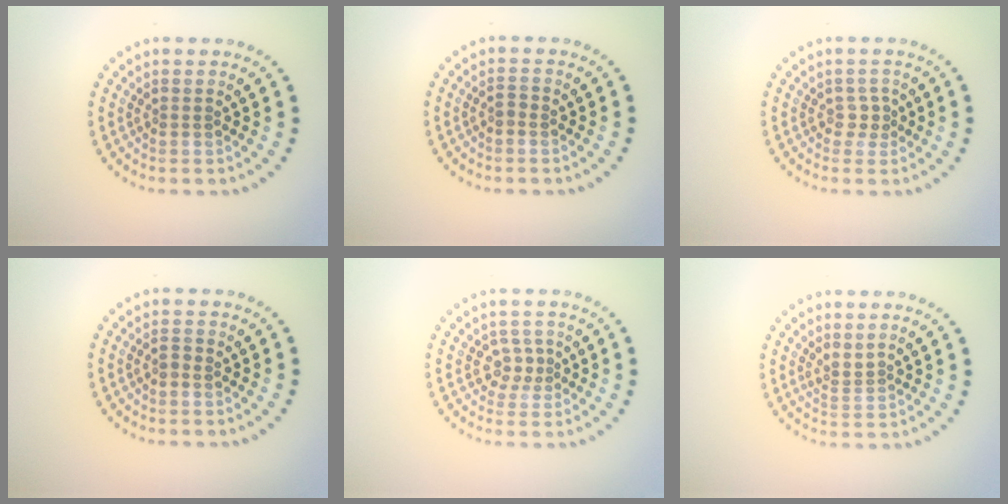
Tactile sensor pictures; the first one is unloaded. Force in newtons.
{"total": 0.9, "press": 0.8, "slide": 0.3}
{"total": 1.1, "press": 0.8, "slide": 0.7}
{"total": 0.9, "press": 0.8, "slide": 0.3}
{"total": 1.8, "press": 1.3, "slide": 1.1}
{"total": 1.2, "press": 0.5, "slide": 1.0}